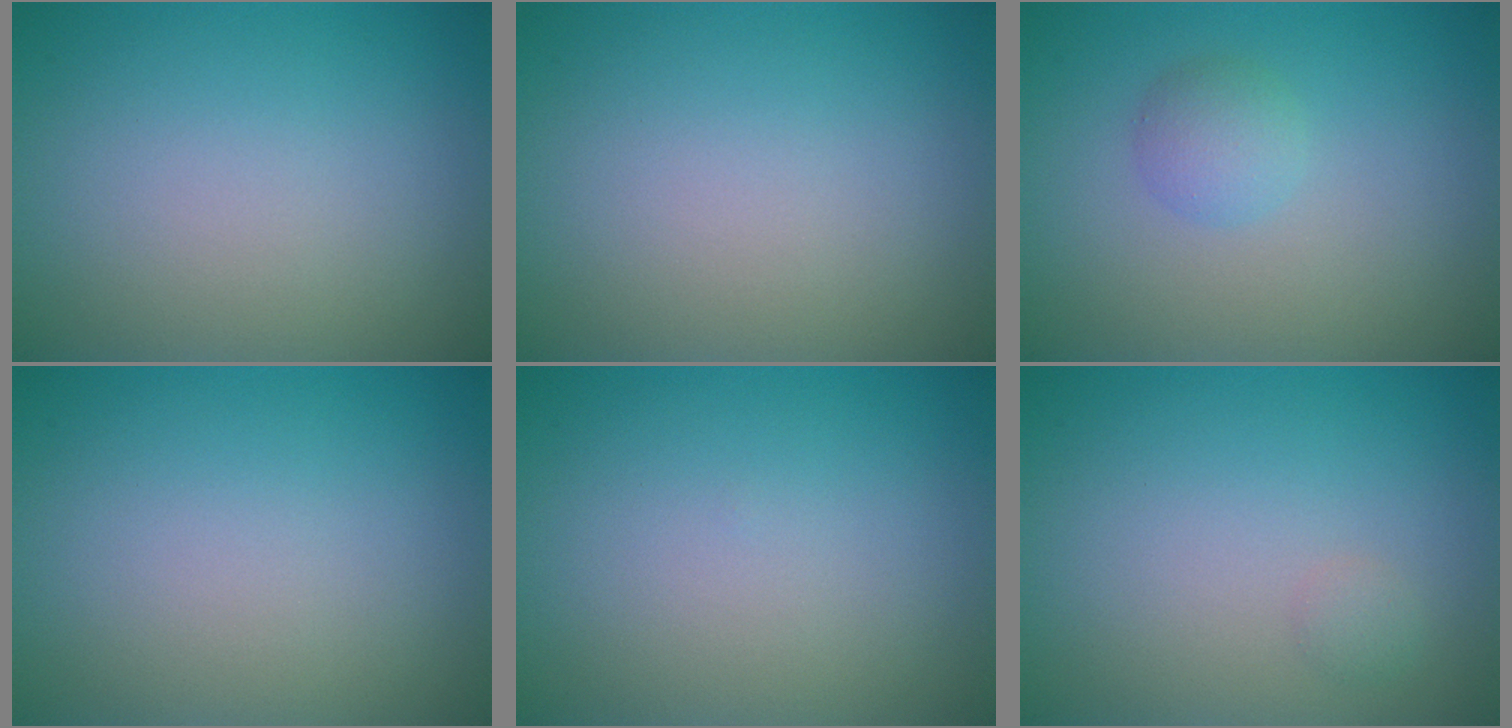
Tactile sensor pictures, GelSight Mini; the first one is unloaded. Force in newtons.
{"total": 0.0}
{"total": 1.9, "press": 1.9, "slide": 0.1}
{"total": 0.0}
{"total": 0.0}
{"total": 0.7, "press": 0.7, "slide": 0.0}